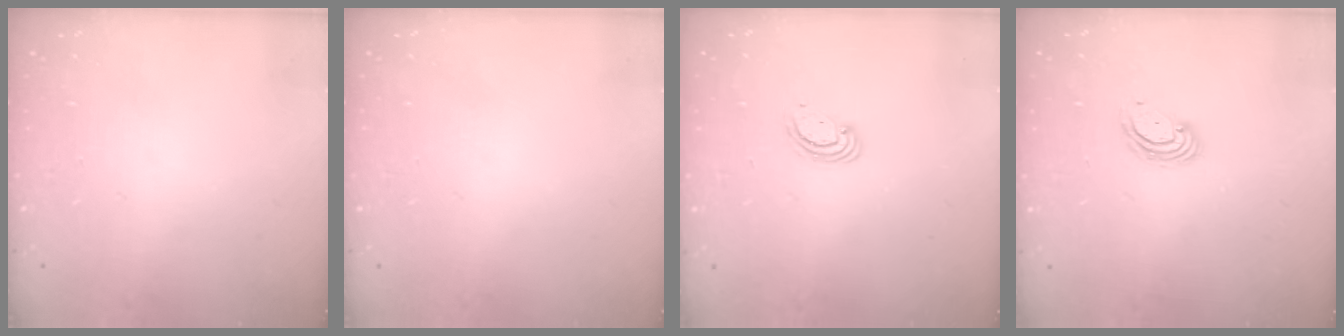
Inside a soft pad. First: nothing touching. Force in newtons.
{"total": 0.0}
{"total": 2.5, "press": 2.5, "slide": 0.3}
{"total": 4.2, "press": 4.2, "slide": 0.3}